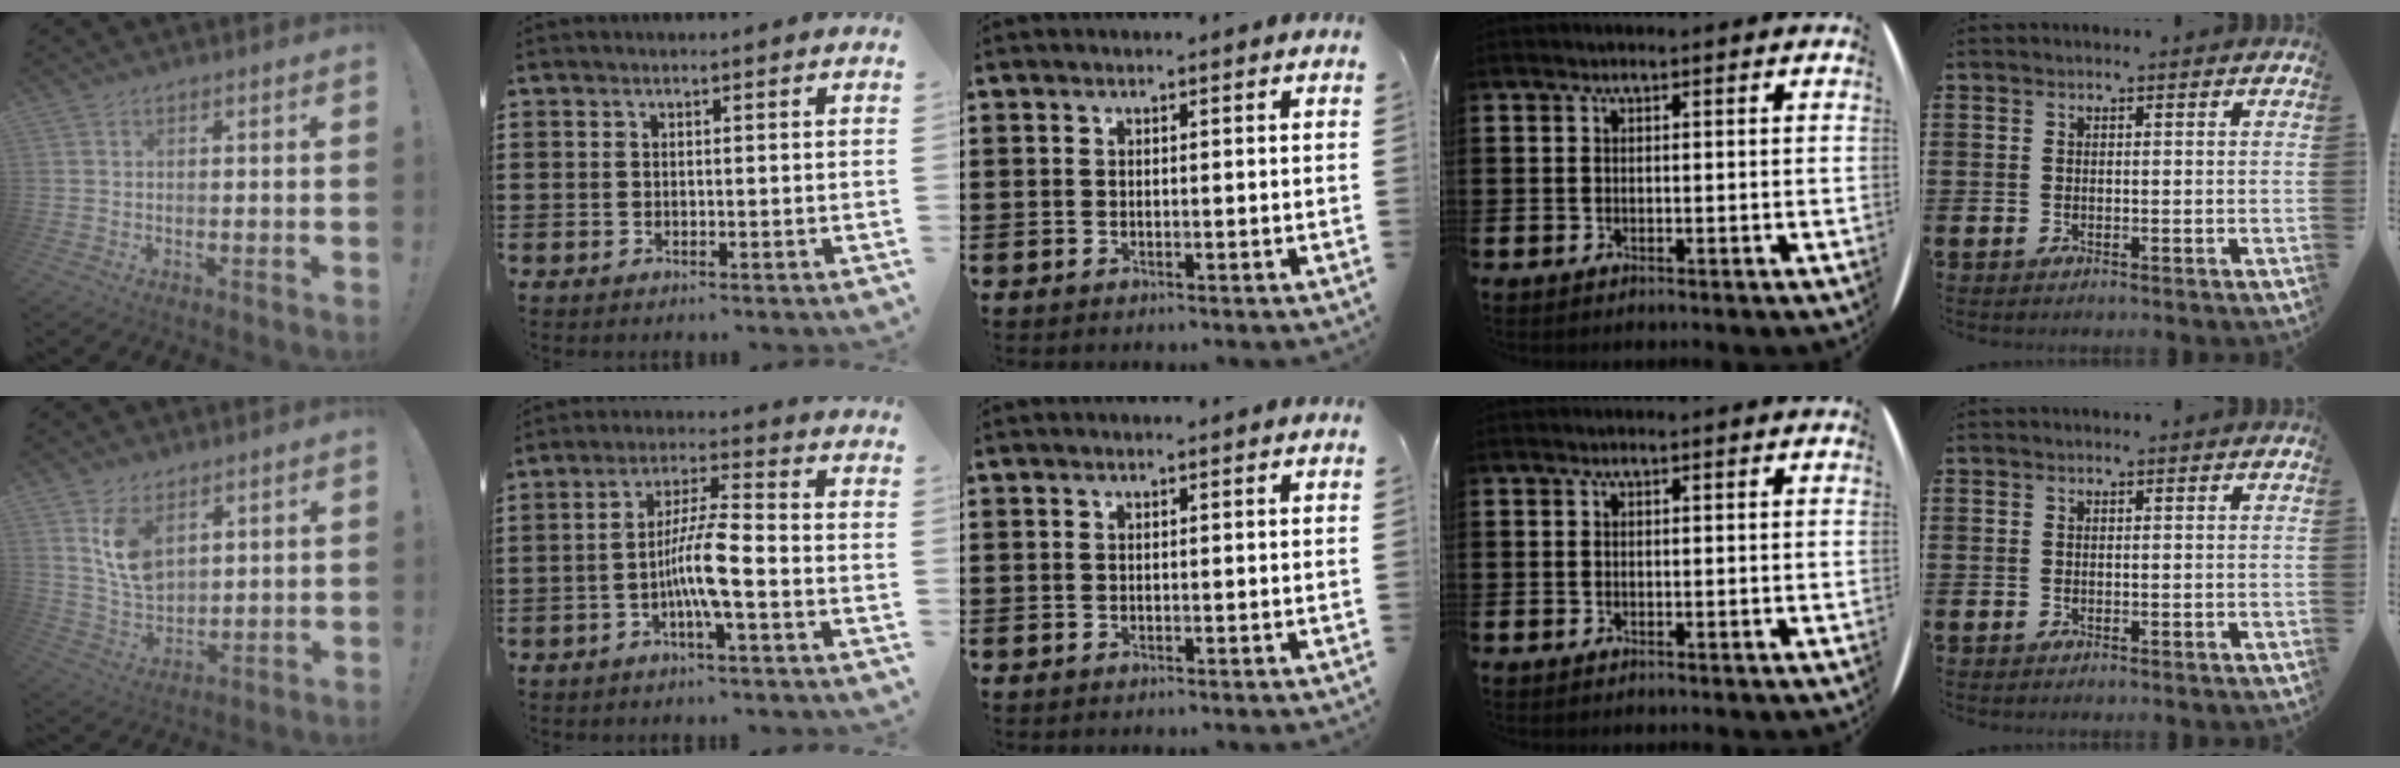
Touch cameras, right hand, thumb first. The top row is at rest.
{"thumb": {"total": 10.3, "force": [5.7, 6.3, 5.8], "torque": [-0.107, -0.027, 0.110]}, "index": {"total": 7.7, "force": [-2.6, 0.9, 7.2], "torque": [-0.143, -0.005, -0.053]}}